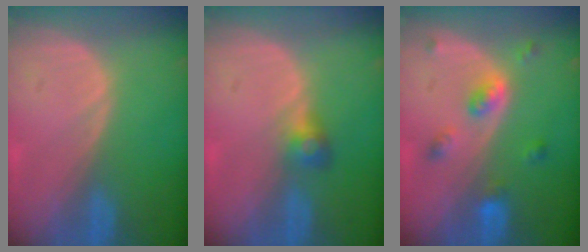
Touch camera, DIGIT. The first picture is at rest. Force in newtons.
{"total": 2.7, "press": 2.6, "slide": 0.8}
{"total": 5.2, "press": 4.5, "slide": 2.8}